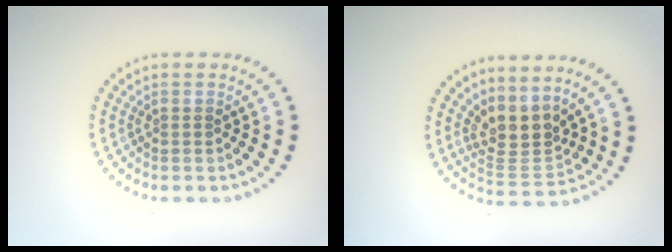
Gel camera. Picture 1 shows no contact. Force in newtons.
{"total": 3.5, "press": 2.6, "slide": 2.3}